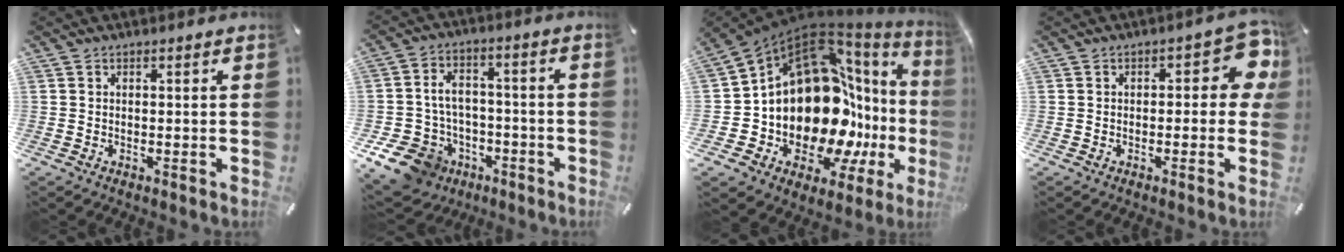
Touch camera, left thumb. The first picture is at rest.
{"total": 12.1, "force": [-5.3, 9.7, 4.8], "torque": [-0.103, 0.036, -0.090]}
{"total": 21.7, "force": [-1.2, 14.1, 16.4], "torque": [-0.272, -0.084, 0.014]}
{"total": 8.0, "force": [1.1, 4.0, 6.8], "torque": [-0.078, -0.002, 0.013]}